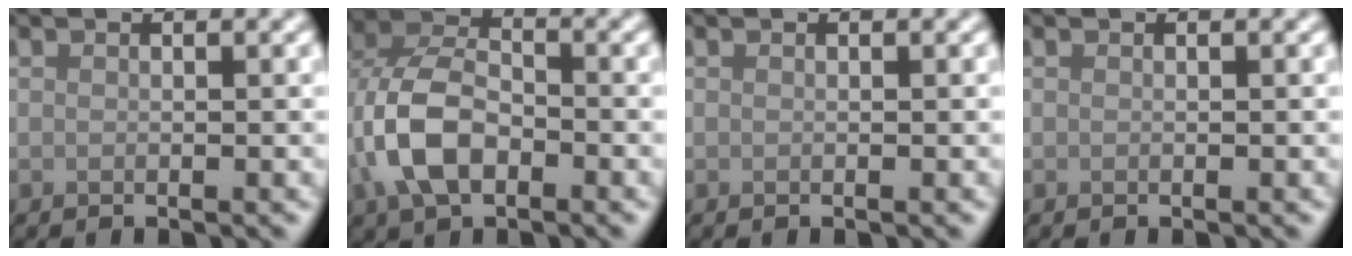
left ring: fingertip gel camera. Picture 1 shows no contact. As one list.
[{"total": 6.6, "force": [-2.0, 4.0, 4.8], "torque": [-0.106, 0.004, -0.048]}, {"total": 0.0}, {"total": 0.0}]